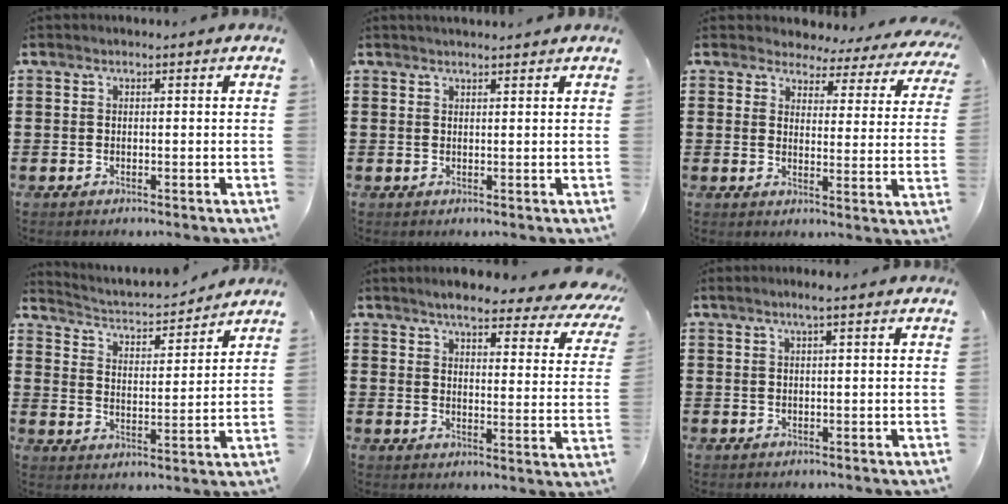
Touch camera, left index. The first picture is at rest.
{"total": 1.0, "force": [0.9, -0.1, 0.3], "torque": [-0.006, -0.001, 0.017]}
{"total": 3.6, "force": [3.4, 1.1, 0.4], "torque": [-0.031, -0.025, 0.055]}
{"total": 2.8, "force": [2.7, 0.1, 0.6], "torque": [-0.030, -0.029, 0.036]}
{"total": 5.6, "force": [5.0, 0.4, 2.6], "torque": [-0.055, -0.035, 0.080]}
{"total": 2.0, "force": [0.9, -0.3, 1.8], "torque": [-0.035, -0.002, 0.014]}